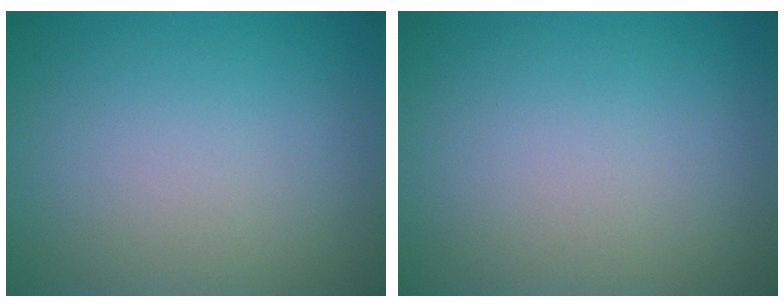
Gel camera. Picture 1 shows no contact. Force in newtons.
{"total": 0.0}